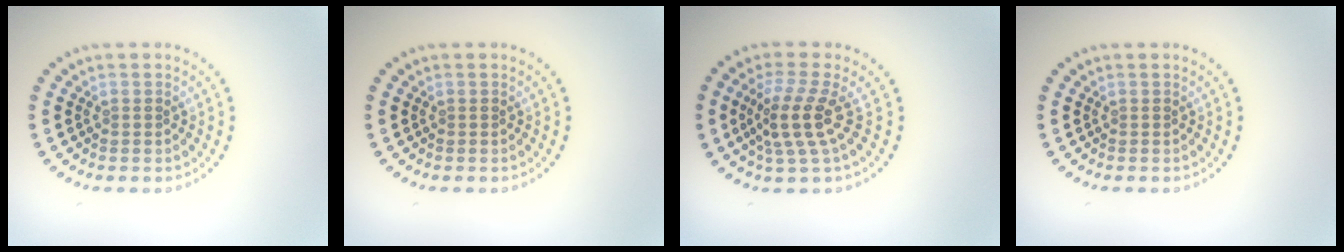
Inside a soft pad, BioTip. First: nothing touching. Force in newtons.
{"total": 0.0}
{"total": 3.7, "press": 3.0, "slide": 2.2}
{"total": 0.0}